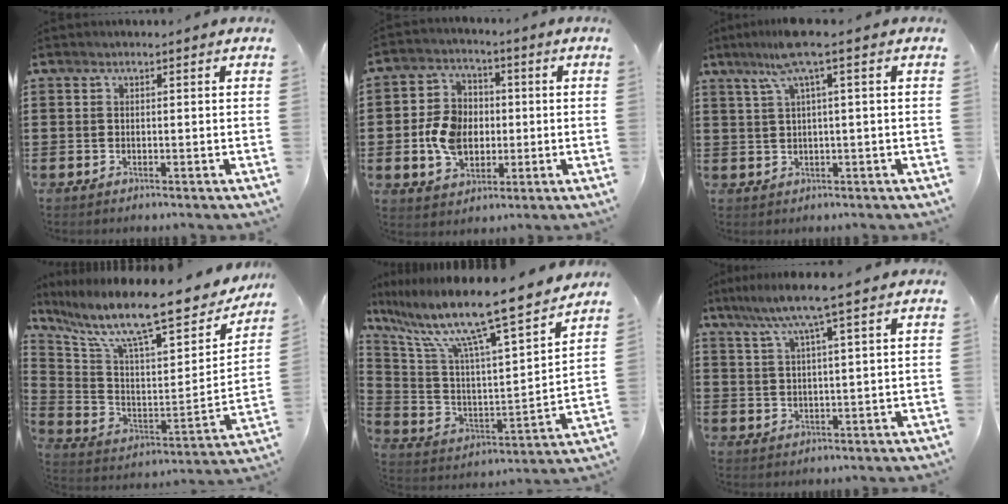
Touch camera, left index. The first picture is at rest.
{"total": 8.0, "force": [-0.8, 6.3, 4.9], "torque": [-0.120, 0.012, -0.016]}
{"total": 5.7, "force": [2.4, 0.0, 5.2], "torque": [-0.105, 0.003, 0.041]}
{"total": 13.7, "force": [10.6, 2.2, 8.3], "torque": [-0.173, -0.079, 0.173]}
{"total": 13.1, "force": [10.6, 0.0, 7.7], "torque": [-0.177, -0.081, 0.169]}
{"total": 6.7, "force": [4.5, -0.3, 4.9], "torque": [-0.108, -0.009, 0.076]}